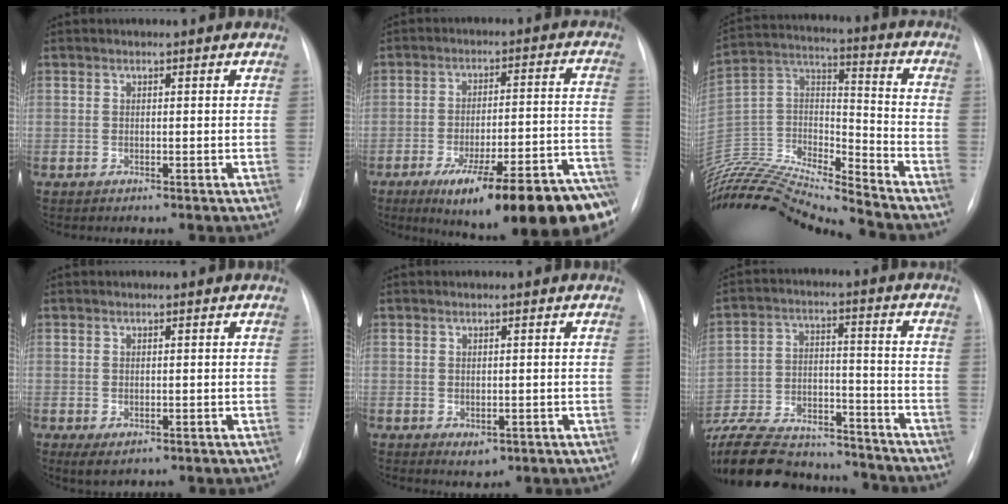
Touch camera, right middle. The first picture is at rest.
{"total": 23.8, "force": [-16.5, 3.4, 16.7], "torque": [-0.153, 0.016, -0.233]}
{"total": 22.0, "force": [-20.9, -0.4, 6.6], "torque": [-0.139, 0.013, -0.372]}
{"total": 2.2, "force": [-0.7, 1.3, 1.7], "torque": [-0.027, -0.006, 0.000]}
{"total": 2.0, "force": [-0.6, 1.3, 1.3], "torque": [-0.014, -0.003, 0.002]}
{"total": 27.8, "force": [-24.1, 8.4, 11.0], "torque": [-0.261, -0.027, -0.367]}